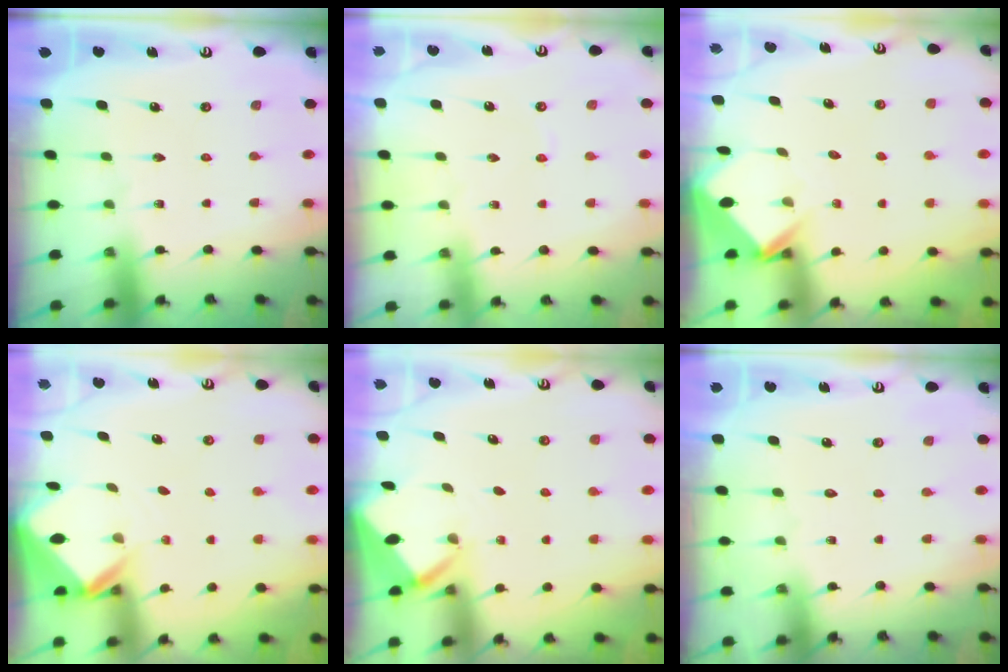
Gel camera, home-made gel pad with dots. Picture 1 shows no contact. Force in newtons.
{"total": 1.1, "press": 1.1, "slide": 0.2}
{"total": 3.9, "press": 3.9, "slide": 0.3}
{"total": 2.9, "press": 2.9, "slide": 0.2}
{"total": 2.3, "press": 2.3, "slide": 0.1}
{"total": 0.8, "press": 0.8, "slide": 0.1}